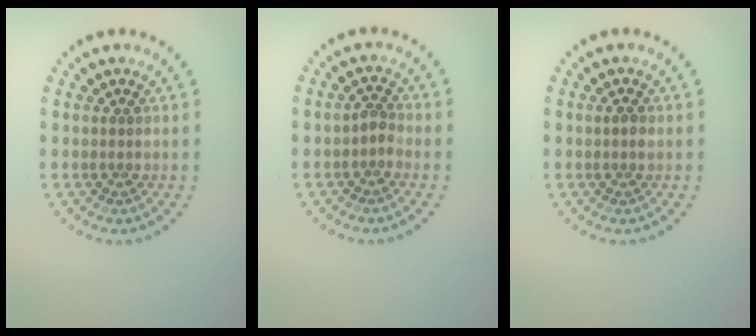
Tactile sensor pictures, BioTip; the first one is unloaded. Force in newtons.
{"total": 1.2, "press": 1.0, "slide": 0.7}
{"total": 0.9, "press": 0.8, "slide": 0.3}